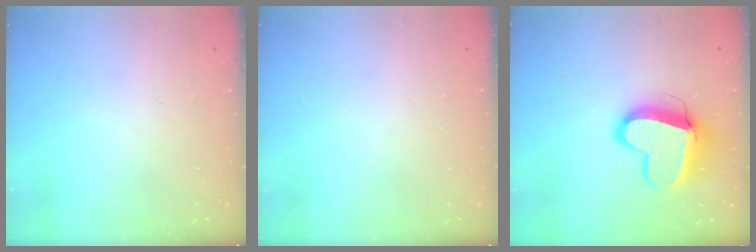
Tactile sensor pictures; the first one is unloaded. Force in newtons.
{"total": 0.0}
{"total": 15.6, "press": 15.5, "slide": 1.5}